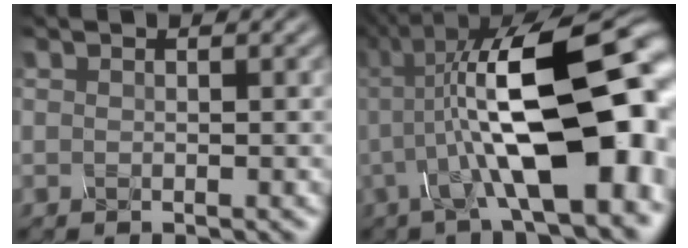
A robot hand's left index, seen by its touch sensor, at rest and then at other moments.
{"total": 16.7, "force": [-1.2, 6.0, 15.5], "torque": [-0.233, 0.031, -0.021]}